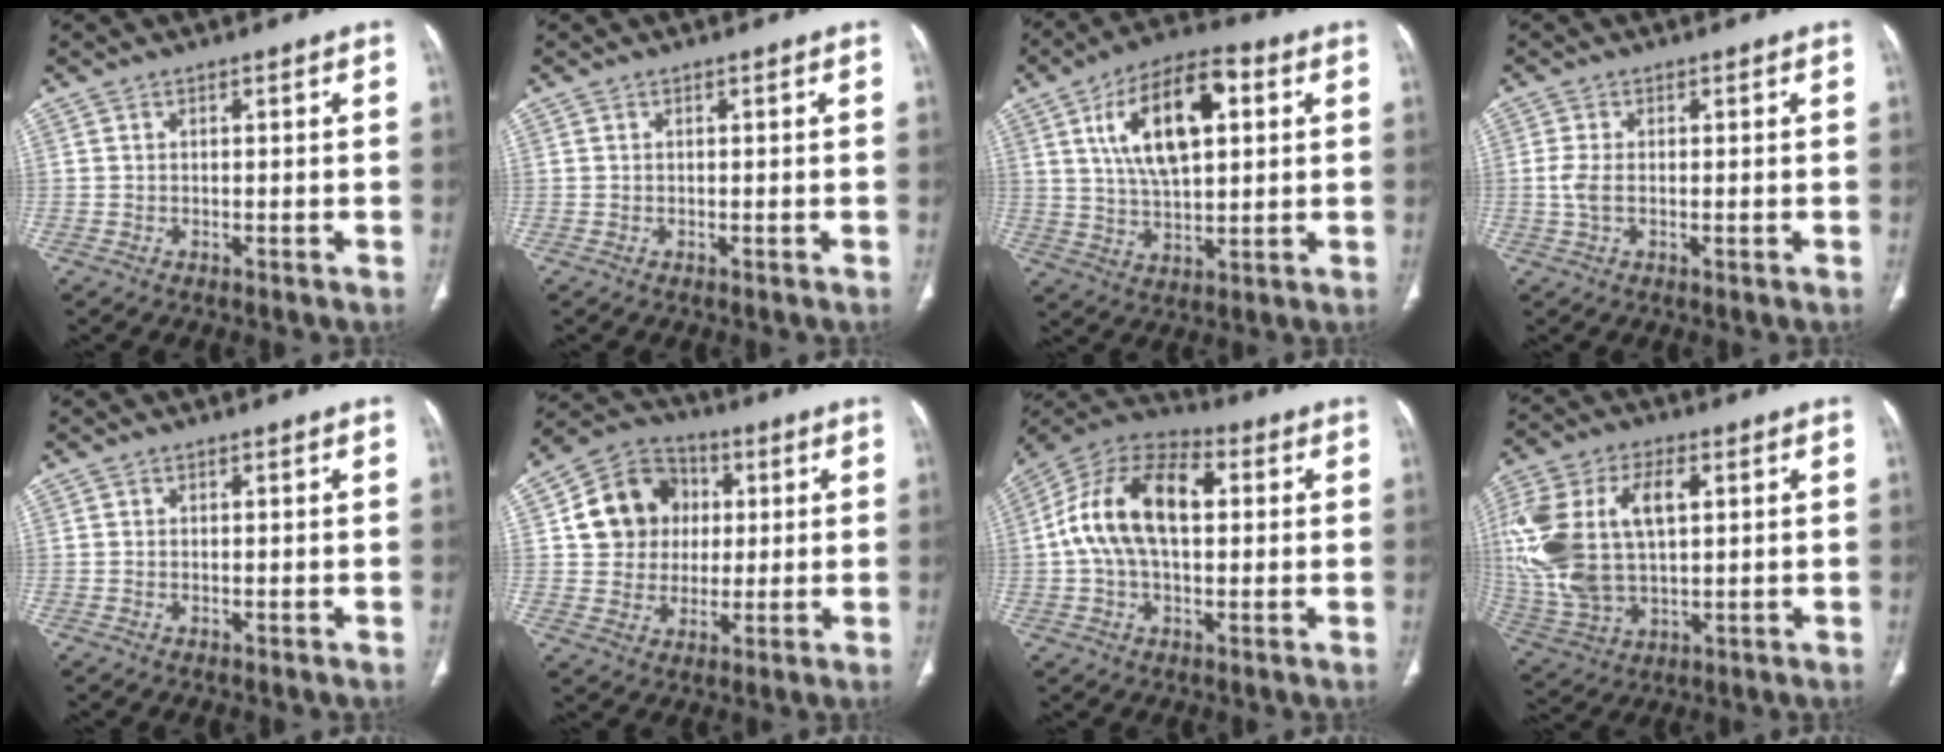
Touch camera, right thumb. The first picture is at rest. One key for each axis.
{"total": 0.0}
{"total": 16.8, "fx": 5.0, "fy": 7.7, "fz": 14.1, "tx": -0.232, "ty": 0.004, "tz": 0.084}
{"total": 2.7, "fx": -0.1, "fy": 1.2, "fz": 2.4, "tx": -0.068, "ty": -0.001, "tz": -0.004}
{"total": 0.0}
{"total": 13.5, "fx": 2.5, "fy": 12.0, "fz": 5.8, "tx": -0.068, "ty": 0.011, "tz": 0.041}
{"total": 17.2, "fx": 2.2, "fy": 10.0, "fz": 13.9, "tx": -0.253, "ty": 0.036, "tz": 0.033}
{"total": 22.1, "fx": 3.6, "fy": 12.5, "fz": 17.8, "tx": -0.396, "ty": 0.002, "tz": 0.069}